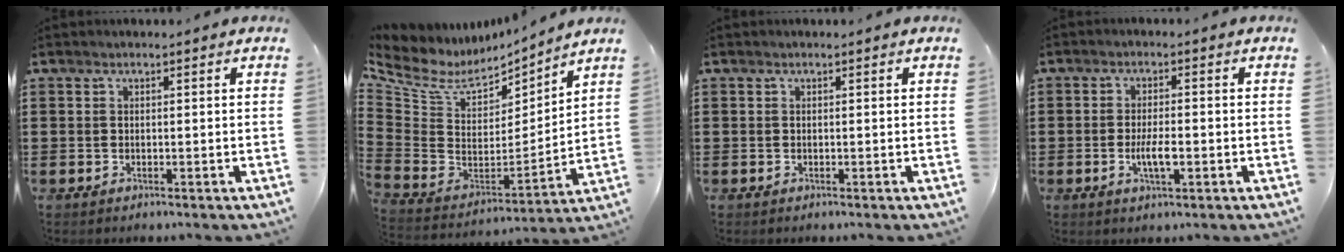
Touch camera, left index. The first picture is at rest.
{"total": 6.9, "force": [5.2, 3.8, 2.4], "torque": [-0.083, -0.044, 0.091]}
{"total": 0.0}
{"total": 4.3, "force": [-1.0, 1.2, 3.9], "torque": [-0.073, 0.000, -0.019]}